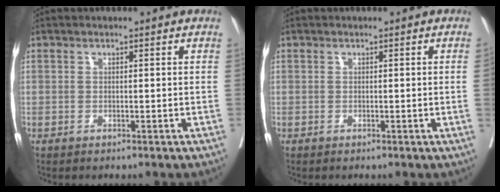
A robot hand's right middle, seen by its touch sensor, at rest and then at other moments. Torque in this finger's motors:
{"motor_torque": [1.00, -1.14, -0.55, -0.07]}